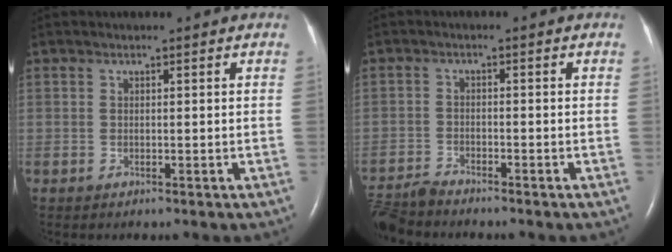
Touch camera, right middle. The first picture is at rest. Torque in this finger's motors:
{"motor_torque": [-0.04, -0.03, -0.02, 0.00]}